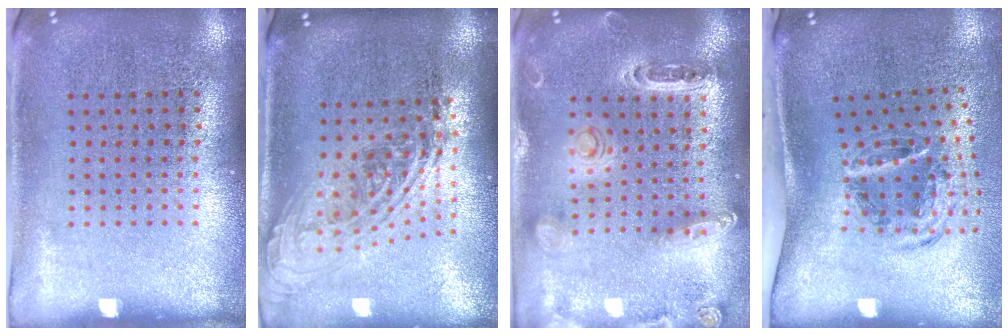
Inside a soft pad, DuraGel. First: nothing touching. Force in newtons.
{"total": 2.2, "press": 1.6, "slide": 1.5}
{"total": 1.2, "press": 1.2, "slide": 0.2}
{"total": 1.5, "press": 1.1, "slide": 1.0}